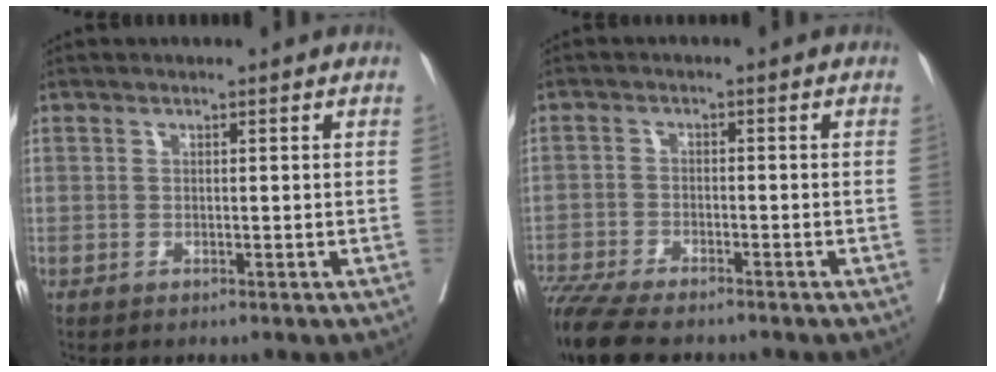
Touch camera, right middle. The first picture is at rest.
{"total": 11.1, "force": [-9.5, 2.0, 5.4], "torque": [-0.102, -0.017, -0.156]}